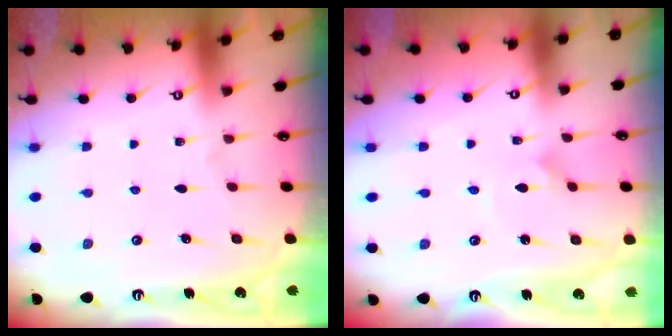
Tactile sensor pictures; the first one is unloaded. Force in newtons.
{"total": 1.5, "press": 1.5, "slide": 0.1}